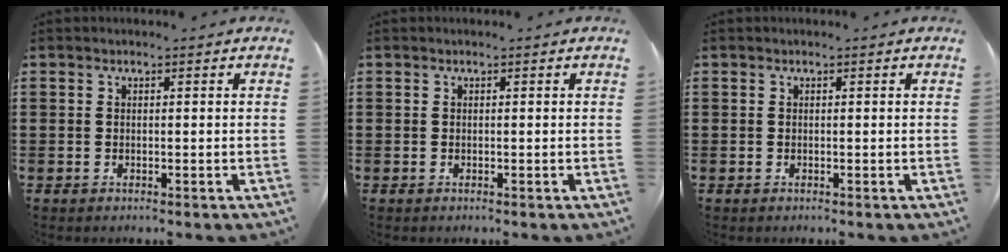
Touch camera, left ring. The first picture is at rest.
{"total": 0.0}
{"total": 0.0}